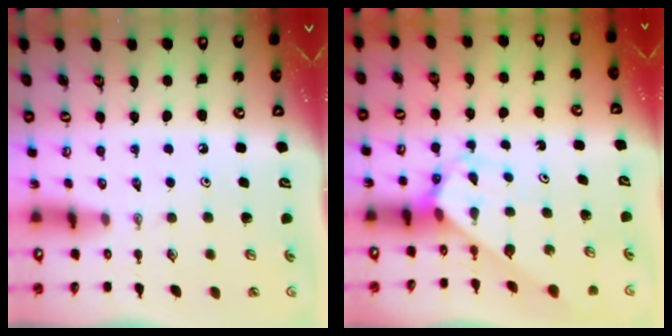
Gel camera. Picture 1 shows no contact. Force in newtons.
{"total": 2.8, "press": 2.8, "slide": 0.1}